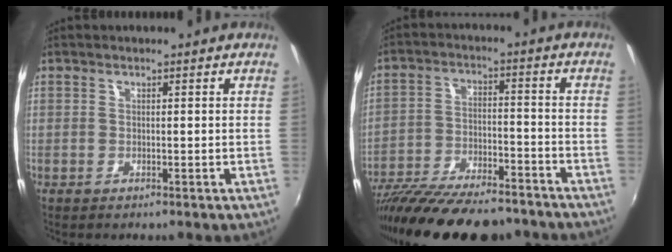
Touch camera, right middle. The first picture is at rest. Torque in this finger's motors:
{"motor_torque": [1.02, -1.12, 0.93, 0.21]}